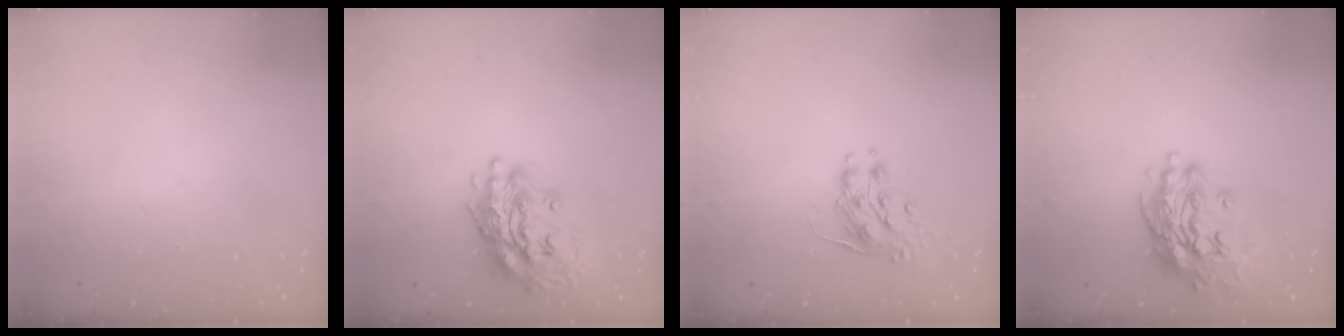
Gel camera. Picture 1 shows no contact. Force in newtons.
{"total": 17.6, "press": 17.5, "slide": 2.3}
{"total": 8.5, "press": 8.4, "slide": 0.6}
{"total": 15.4, "press": 15.2, "slide": 2.6}